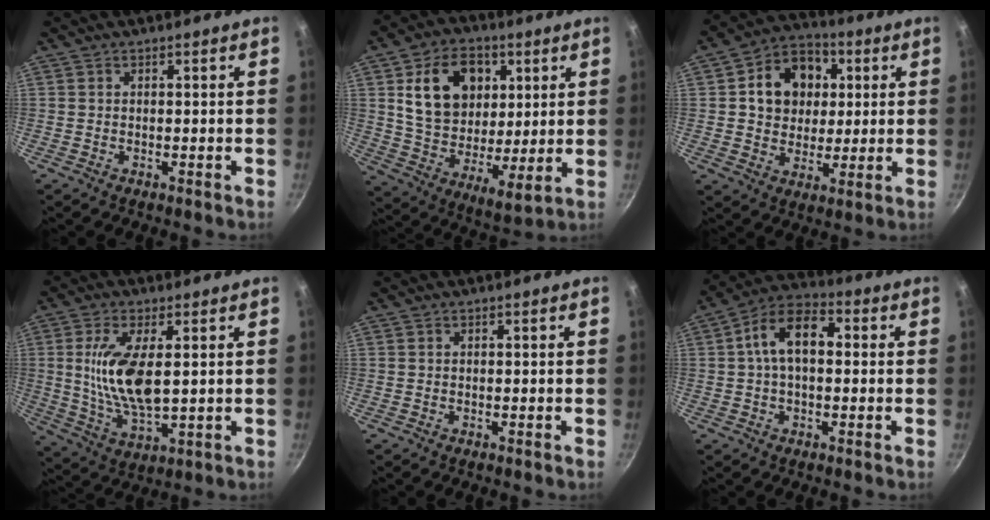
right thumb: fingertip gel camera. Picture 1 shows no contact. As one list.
[{"total": 19.6, "force": [6.4, 13.4, 12.8], "torque": [-0.182, -0.024, 0.108]}, {"total": 14.0, "force": [3.0, 11.3, 7.6], "torque": [-0.090, 0.007, 0.040]}, {"total": 12.5, "force": [1.8, 5.2, 11.1], "torque": [-0.215, -0.013, 0.041]}, {"total": 0.0}, {"total": 11.0, "force": [1.3, 6.6, 8.8], "torque": [-0.131, 0.034, 0.006]}]